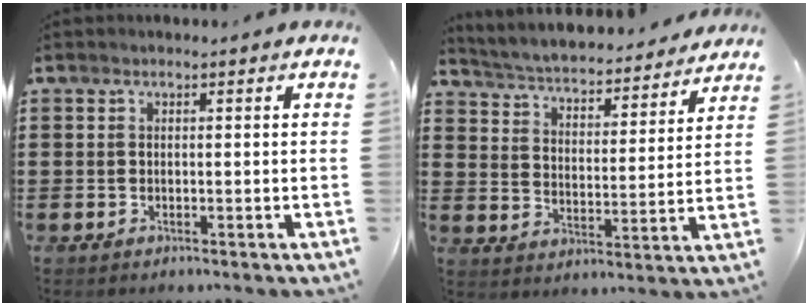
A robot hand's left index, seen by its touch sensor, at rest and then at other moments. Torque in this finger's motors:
{"motor_torque": [1.65, -0.49, 0.64, 0.06]}